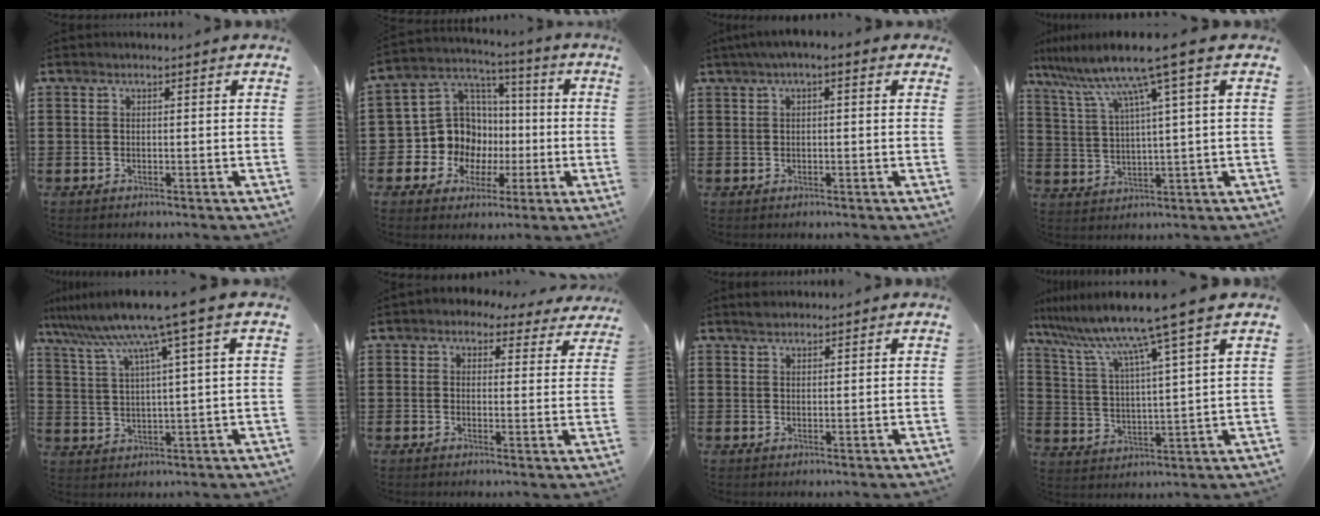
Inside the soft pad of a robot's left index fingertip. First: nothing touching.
{"total": 11.0, "force": [-1.2, 10.5, 2.9], "torque": [-0.112, 0.002, -0.015]}
{"total": 1.8, "force": [0.0, 0.5, 1.7], "torque": [-0.030, 0.003, -0.002]}
{"total": 9.6, "force": [6.1, -0.5, 7.4], "torque": [-0.171, -0.027, 0.097]}
{"total": 8.9, "force": [6.2, -0.9, 6.3], "torque": [-0.151, -0.032, 0.098]}
{"total": 2.7, "force": [2.2, 1.4, 0.6], "torque": [-0.016, -0.001, 0.037]}
{"total": 1.6, "force": [1.5, 0.6, 0.1], "torque": [-0.006, 0.003, 0.029]}
{"total": 10.1, "force": [8.1, -1.4, 5.9], "torque": [-0.147, -0.049, 0.125]}